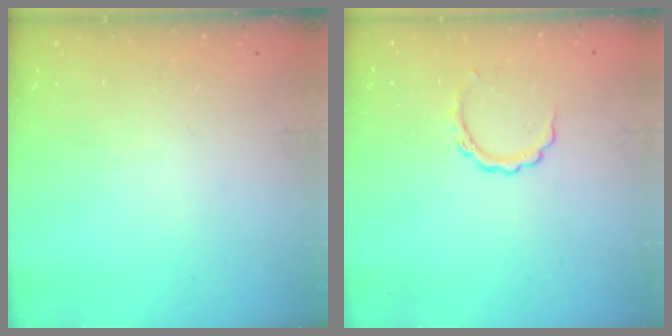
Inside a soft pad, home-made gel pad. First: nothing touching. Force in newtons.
{"total": 4.9, "press": 4.9, "slide": 0.1}